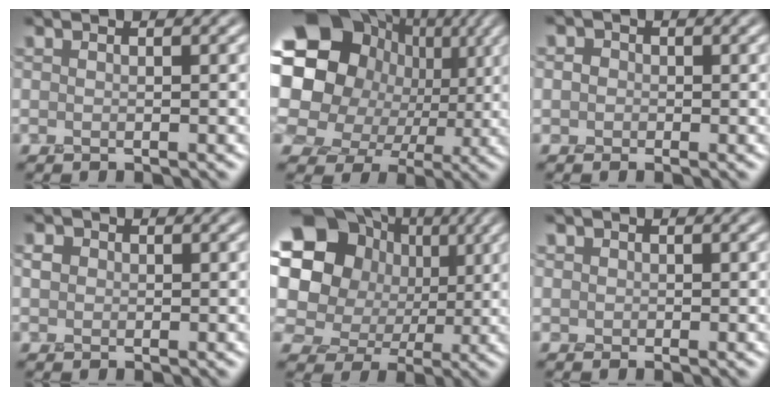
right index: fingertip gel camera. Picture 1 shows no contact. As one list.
[{"total": 18.2, "force": [3.3, 15.5, 9.1], "torque": [-0.184, 0.018, 0.032]}, {"total": 1.5, "force": [-0.2, 1.4, 0.3], "torque": [0.003, -0.002, -0.012]}, {"total": 1.1, "force": [0.0, 1.1, 0.4], "torque": [-0.005, 0.000, -0.003]}, {"total": 17.3, "force": [4.9, 14.6, 8.0], "torque": [-0.172, 0.026, 0.057]}, {"total": 1.1, "force": [0.0, 1.1, 0.2], "torque": [-0.001, -0.003, -0.007]}]